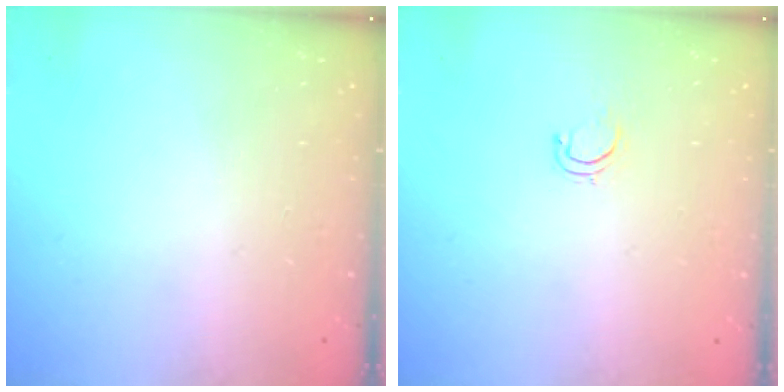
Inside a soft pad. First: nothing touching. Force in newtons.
{"total": 4.1, "press": 4.1, "slide": 0.7}